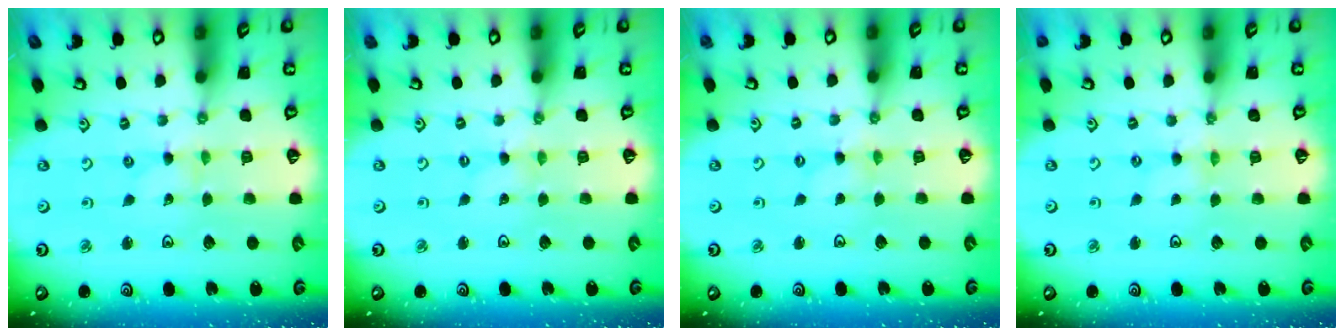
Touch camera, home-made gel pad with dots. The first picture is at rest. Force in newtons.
{"total": 0.0}
{"total": 0.0}
{"total": 0.0}